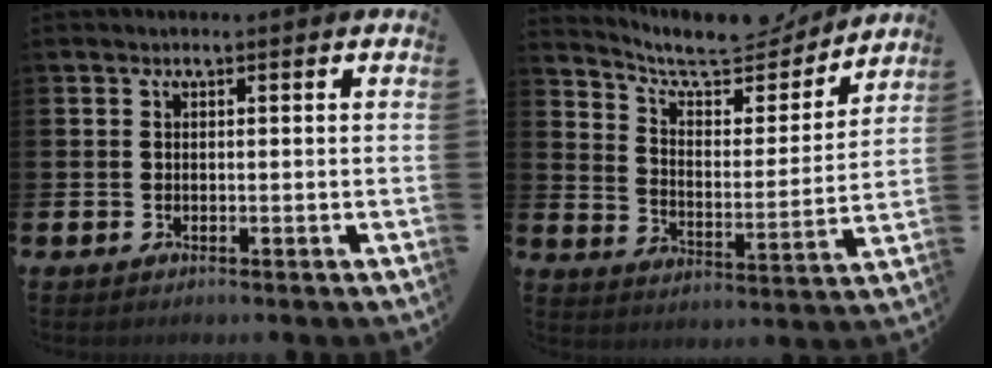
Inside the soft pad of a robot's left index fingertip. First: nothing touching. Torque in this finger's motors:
{"motor_torque": [0.99, -1.15, 0.26, 0.07]}